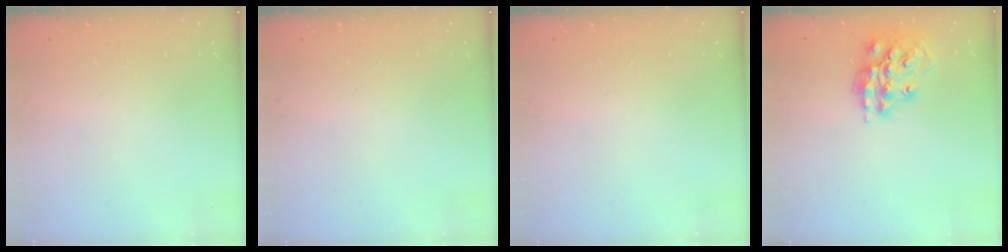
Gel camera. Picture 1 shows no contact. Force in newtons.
{"total": 0.0}
{"total": 0.0}
{"total": 16.1, "press": 16.1, "slide": 1.5}